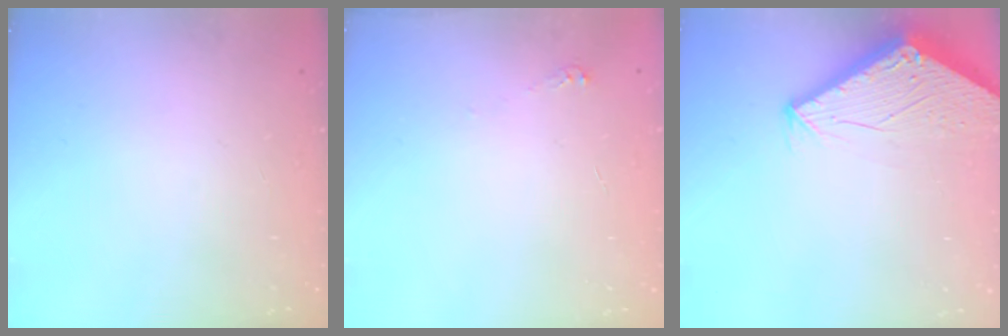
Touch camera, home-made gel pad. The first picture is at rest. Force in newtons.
{"total": 2.5, "press": 2.5, "slide": 0.3}
{"total": 2.8, "press": 2.8, "slide": 0.1}